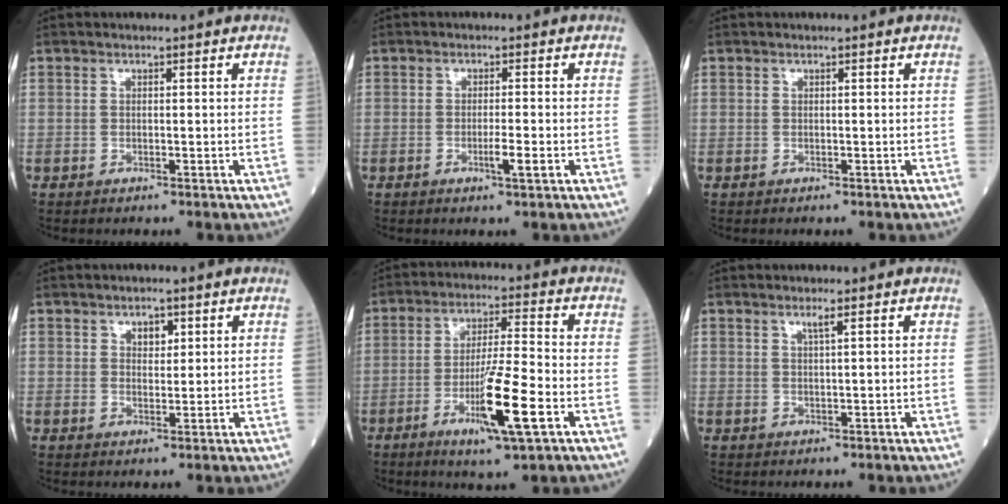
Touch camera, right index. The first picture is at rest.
{"total": 2.6, "force": [-1.0, -0.1, 2.4], "torque": [-0.040, -0.004, -0.016]}
{"total": 0.0}
{"total": 2.3, "force": [1.2, 1.3, 1.5], "torque": [-0.018, -0.001, 0.019]}
{"total": 11.2, "force": [-4.3, 0.4, 10.4], "torque": [-0.185, -0.017, -0.075]}
{"total": 1.3, "force": [0.8, -0.3, 1.0], "torque": [-0.024, -0.003, 0.016]}